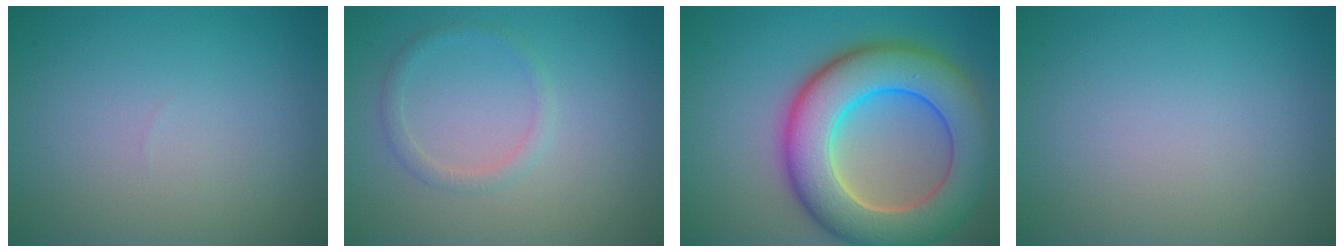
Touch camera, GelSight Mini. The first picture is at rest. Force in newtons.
{"total": 1.3, "press": 1.3, "slide": 0.1}
{"total": 11.0, "press": 11.0, "slide": 0.6}
{"total": 0.0}